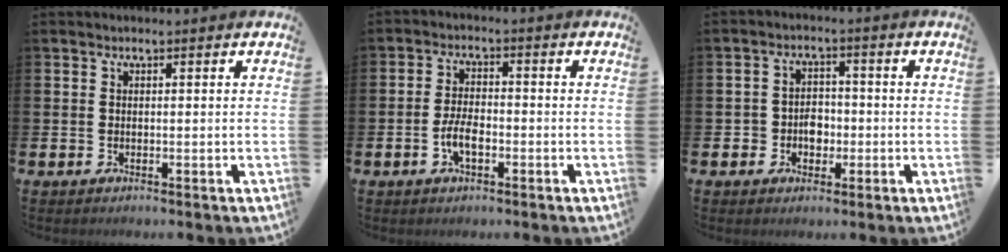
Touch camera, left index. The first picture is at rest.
{"total": 3.9, "force": [-1.2, 1.8, 3.3], "torque": [-0.057, 0.002, -0.025]}
{"total": 3.4, "force": [-1.0, 3.0, 1.4], "torque": [-0.020, 0.003, -0.027]}